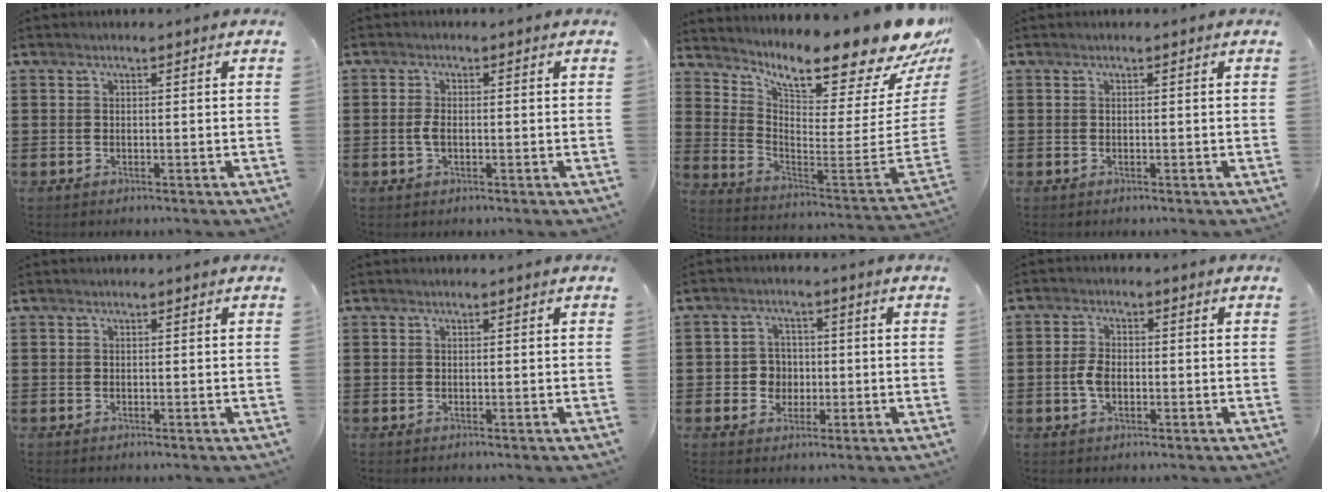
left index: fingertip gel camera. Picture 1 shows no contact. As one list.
[{"total": 2.1, "force": [-0.4, 1.0, 1.9], "torque": [-0.052, -0.005, -0.013]}, {"total": 12.5, "force": [9.7, 1.9, 7.7], "torque": [-0.139, -0.095, 0.156]}, {"total": 0.0}, {"total": 0.0}, {"total": 0.0}, {"total": 3.8, "force": [-0.7, 3.5, 1.3], "torque": [-0.039, 0.008, -0.017]}, {"total": 3.4, "force": [-0.6, 1.9, 2.8], "torque": [-0.067, -0.001, -0.016]}]